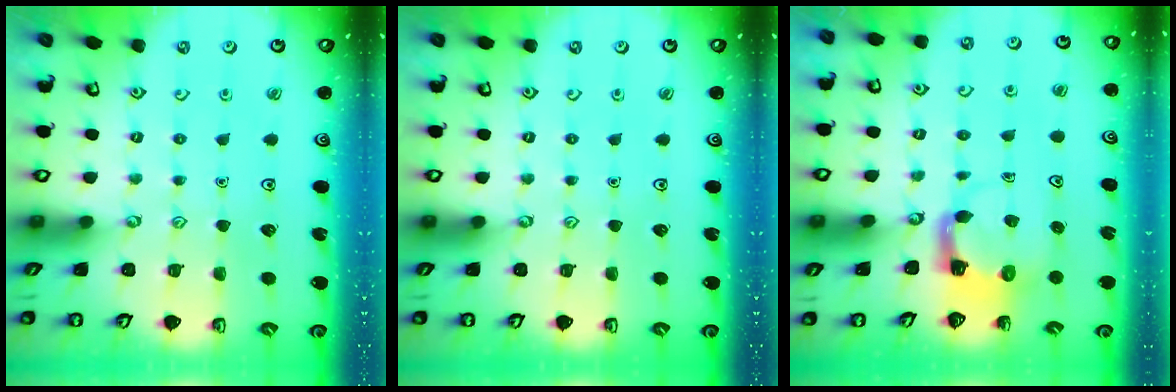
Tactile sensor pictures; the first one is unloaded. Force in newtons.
{"total": 0.0}
{"total": 3.9, "press": 3.8, "slide": 0.7}